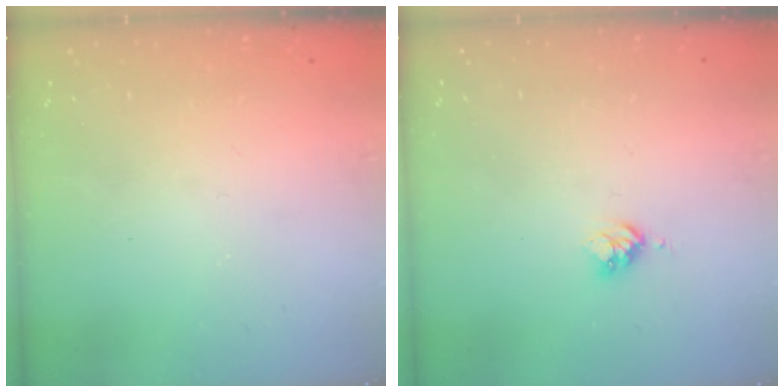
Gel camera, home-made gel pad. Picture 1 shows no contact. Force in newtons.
{"total": 3.0, "press": 2.9, "slide": 0.4}